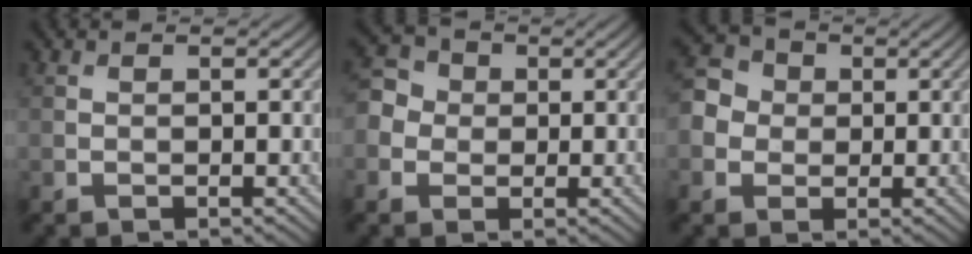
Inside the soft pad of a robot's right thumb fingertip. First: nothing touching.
{"total": 4.0, "force": [-0.2, 3.7, 1.5], "torque": [-0.041, 0.005, -0.012]}
{"total": 4.8, "force": [0.0, 4.4, 1.9], "torque": [-0.052, 0.006, -0.009]}